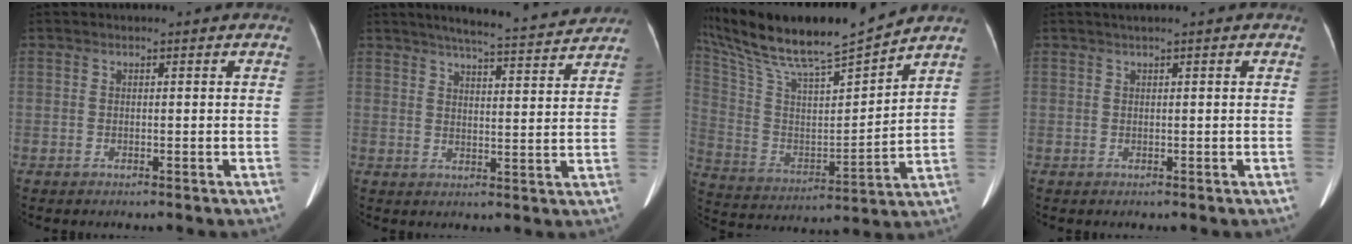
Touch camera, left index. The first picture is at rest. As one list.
[{"total": 13.2, "force": [12.0, 0.5, 5.3], "torque": [-0.081, 0.001, 0.152]}, {"total": 19.7, "force": [17.6, 0.2, 8.9], "torque": [-0.182, -0.006, 0.315]}, {"total": 1.1, "force": [0.7, -0.2, 0.8], "torque": [-0.016, 0.009, 0.018]}]